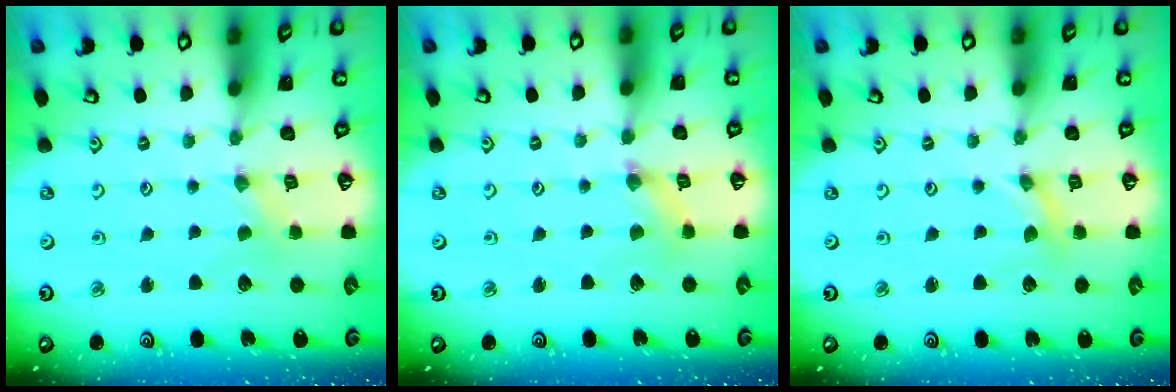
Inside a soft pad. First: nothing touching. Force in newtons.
{"total": 1.4, "press": 1.4, "slide": 0.3}
{"total": 0.0}